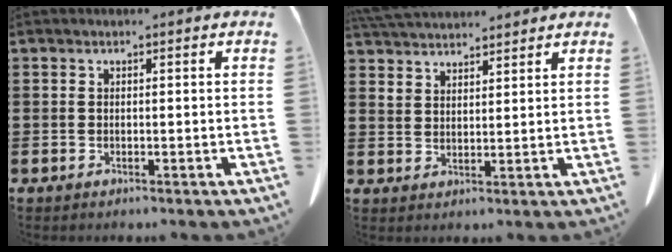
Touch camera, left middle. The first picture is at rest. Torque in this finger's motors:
{"motor_torque": [0.61, -0.01, 0.29, 0.09]}